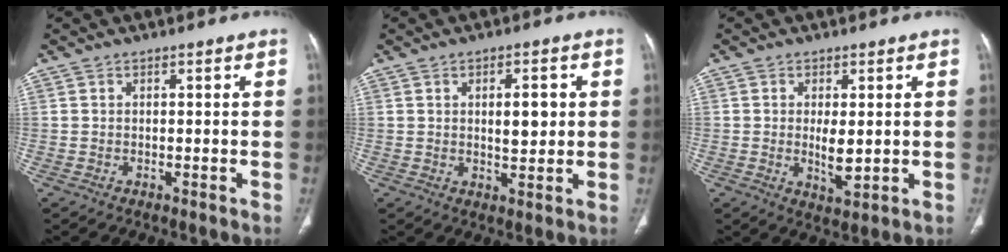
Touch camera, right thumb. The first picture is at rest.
{"total": 5.6, "force": [1.1, 2.4, 5.0], "torque": [-0.065, -0.007, 0.020]}
{"total": 4.9, "force": [0.1, 2.1, 4.4], "torque": [-0.071, -0.013, 0.008]}